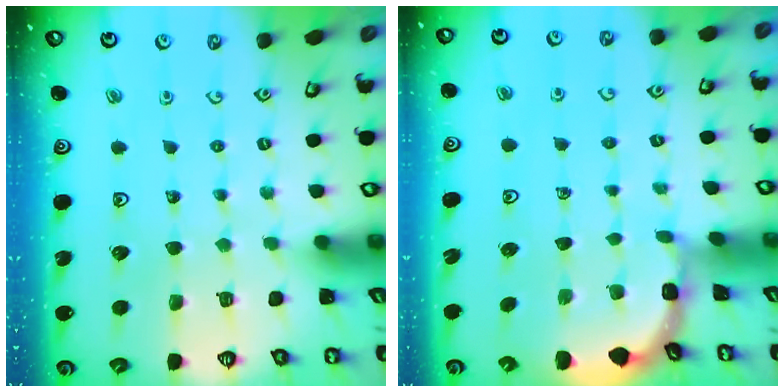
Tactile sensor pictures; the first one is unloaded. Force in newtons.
{"total": 1.6, "press": 1.5, "slide": 0.1}